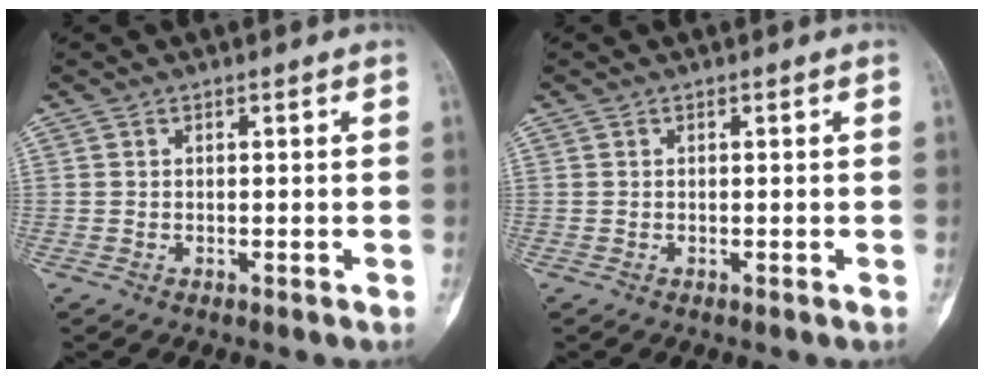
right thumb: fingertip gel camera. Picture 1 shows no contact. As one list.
[{"total": 0.0}]